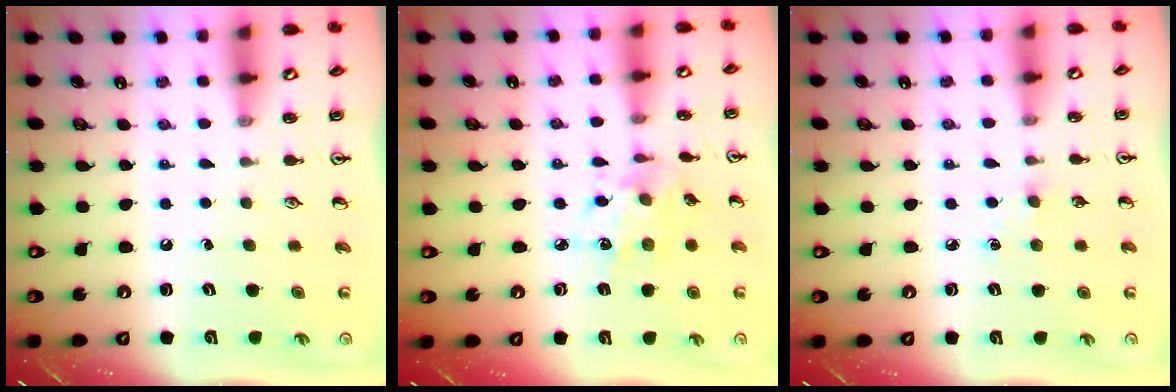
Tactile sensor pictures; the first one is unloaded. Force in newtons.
{"total": 7.6, "press": 7.6, "slide": 0.5}
{"total": 2.7, "press": 2.7, "slide": 0.4}